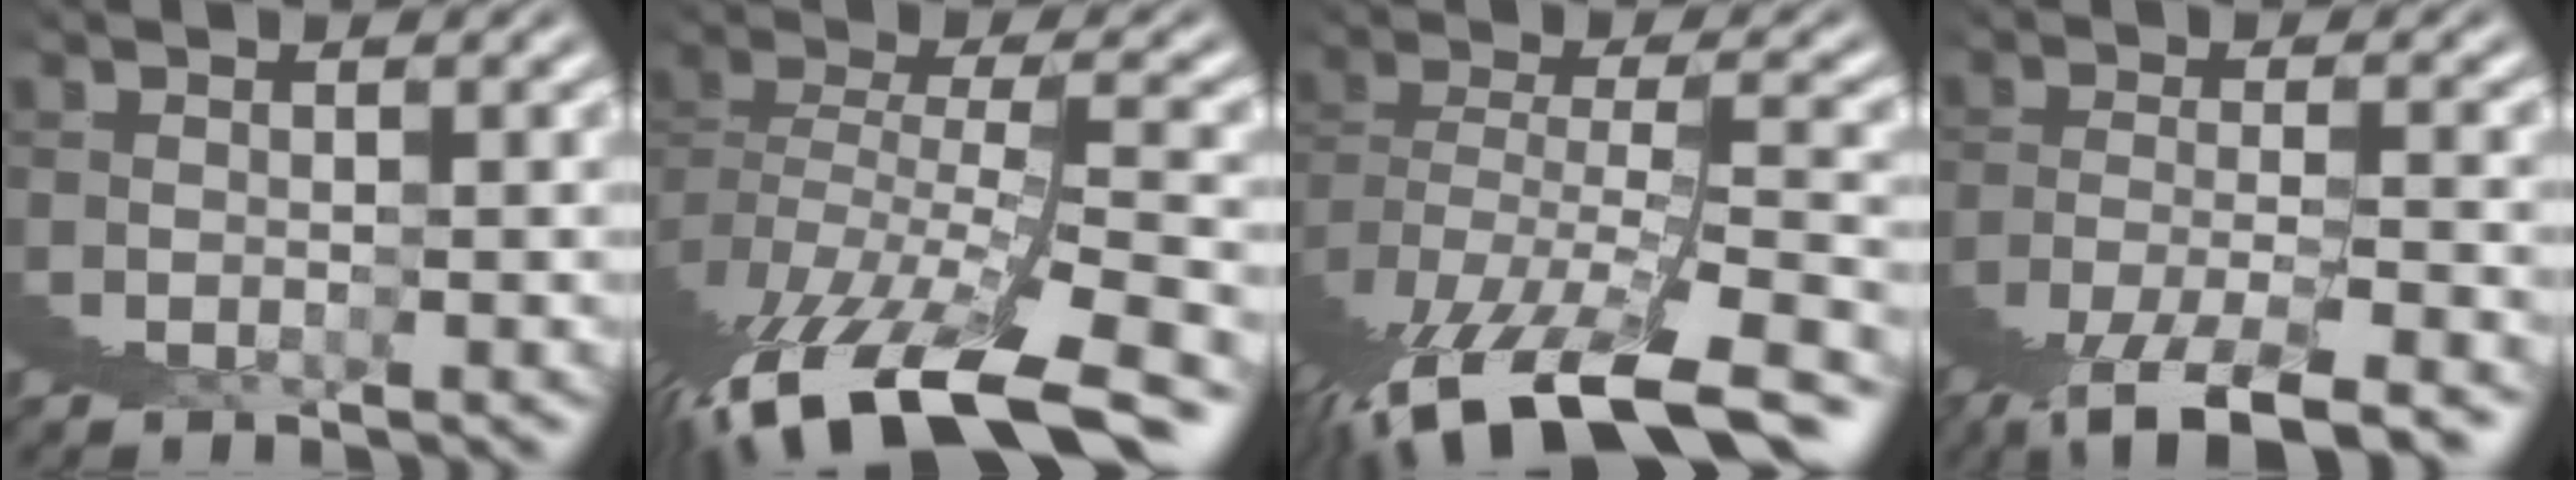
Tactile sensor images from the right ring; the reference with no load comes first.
{"total": 5.1, "force": [-1.2, 1.0, 4.9], "torque": [-0.102, 0.008, -0.017]}
{"total": 6.9, "force": [-3.1, 3.2, 5.3], "torque": [-0.115, -0.008, -0.044]}
{"total": 3.1, "force": [-1.8, 0.0, 2.6], "torque": [-0.060, 0.011, -0.032]}